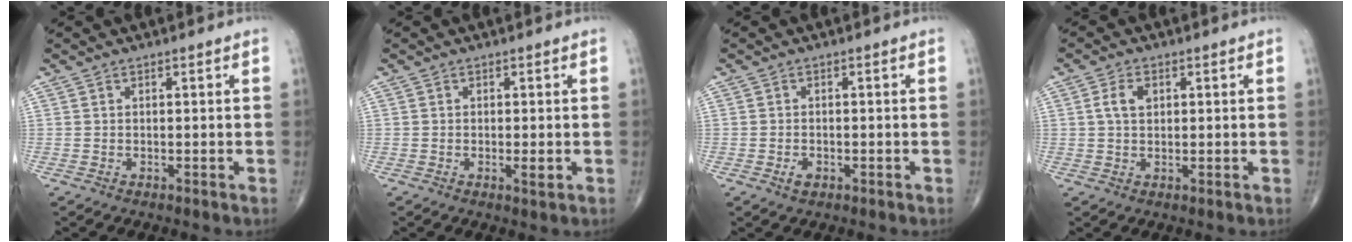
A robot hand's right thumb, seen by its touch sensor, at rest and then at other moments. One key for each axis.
{"total": 1.6, "fx": -0.3, "fy": 0.4, "fz": 1.5, "tx": -0.027, "ty": -0.006, "tz": -0.007}
{"total": 1.8, "fx": -0.8, "fy": 1.1, "fz": 1.1, "tx": -0.018, "ty": 0.002, "tz": -0.011}
{"total": 3.6, "fx": 0.9, "fy": 2.3, "fz": 2.6, "tx": -0.051, "ty": 0.003, "tz": 0.016}